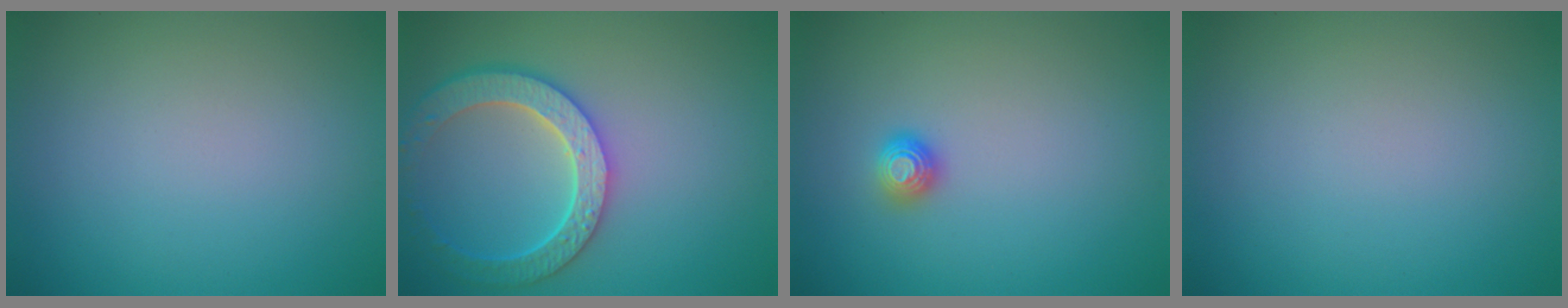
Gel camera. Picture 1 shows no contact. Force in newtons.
{"total": 5.9, "press": 5.0, "slide": 3.2}
{"total": 1.2, "press": 1.1, "slide": 0.4}
{"total": 0.0}